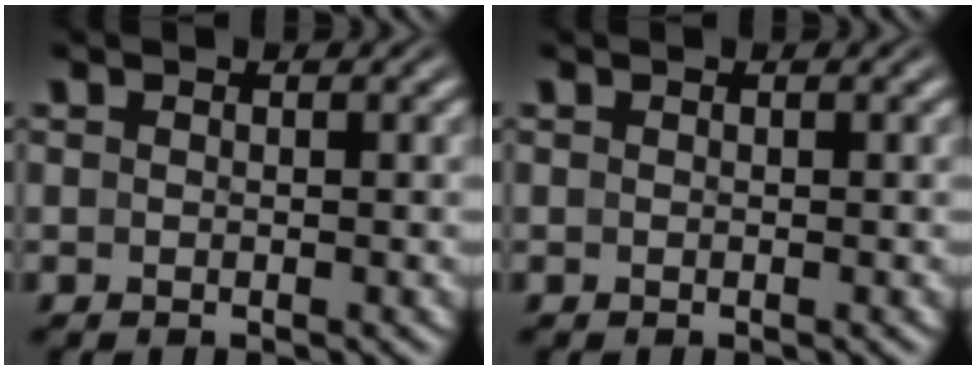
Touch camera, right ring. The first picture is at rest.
{"total": 0.0}